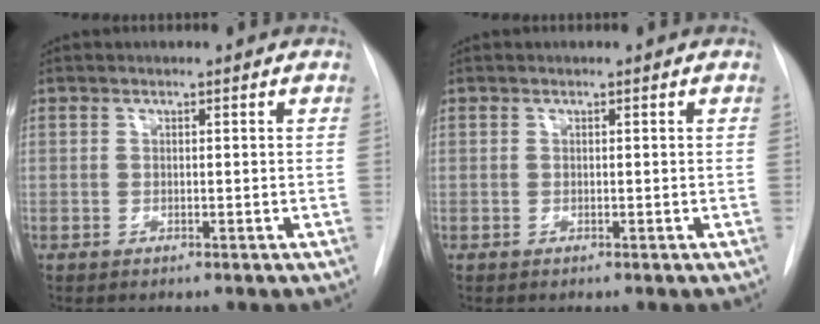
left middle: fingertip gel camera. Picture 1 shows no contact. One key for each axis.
{"total": 0.0}